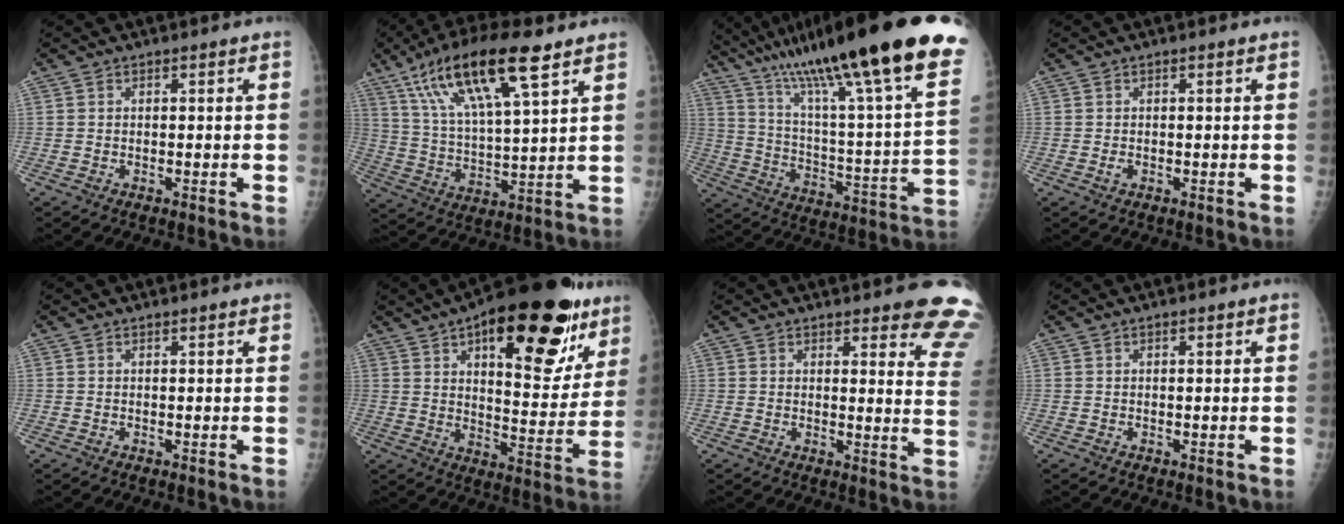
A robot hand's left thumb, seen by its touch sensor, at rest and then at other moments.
{"total": 19.3, "force": [10.9, 4.9, 15.2], "torque": [-0.273, -0.022, 0.204]}
{"total": 36.2, "force": [24.5, 4.7, 26.2], "torque": [-0.358, -0.058, 0.378]}
{"total": 0.8, "force": [-0.1, 0.5, 0.6], "torque": [-0.009, -0.001, 0.000]}
{"total": 1.0, "force": [0.9, 0.1, 0.4], "torque": [-0.002, 0.001, 0.014]}
{"total": 27.6, "force": [14.5, 11.3, 20.6], "torque": [-0.252, -0.032, 0.212]}
{"total": 12.5, "force": [10.6, 2.6, 6.0], "torque": [-0.028, -0.081, 0.097]}
{"total": 0.8, "force": [0.5, 0.2, 0.6], "torque": [-0.008, 0.000, 0.008]}